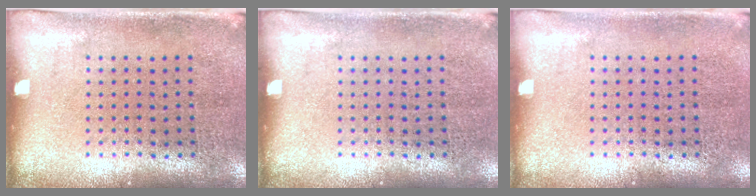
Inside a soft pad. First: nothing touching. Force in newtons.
{"total": 0.0}
{"total": 0.0}